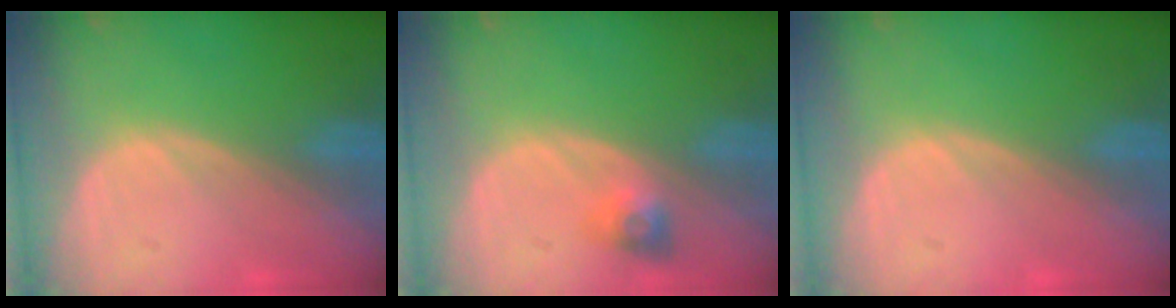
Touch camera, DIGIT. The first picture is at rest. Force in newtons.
{"total": 3.0, "press": 2.7, "slide": 1.3}
{"total": 0.0}